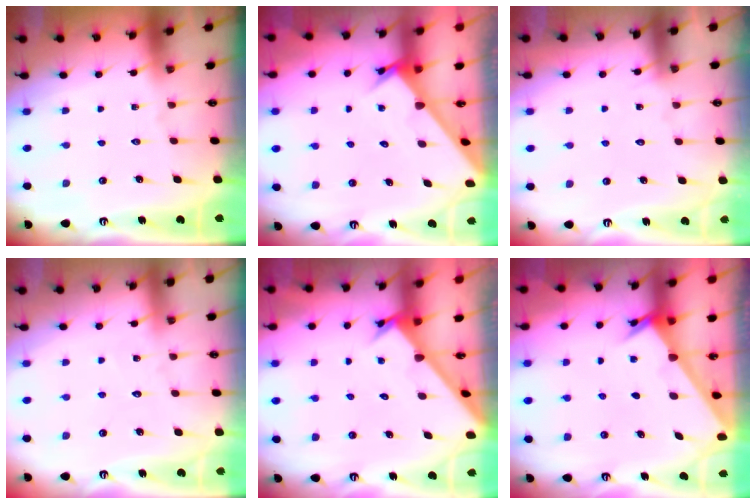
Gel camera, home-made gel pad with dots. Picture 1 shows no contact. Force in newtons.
{"total": 2.8, "press": 2.8, "slide": 0.1}
{"total": 5.5, "press": 5.5, "slide": 0.4}
{"total": 2.6, "press": 2.6, "slide": 0.2}
{"total": 2.3, "press": 2.3, "slide": 0.1}
{"total": 2.2, "press": 2.1, "slide": 0.3}